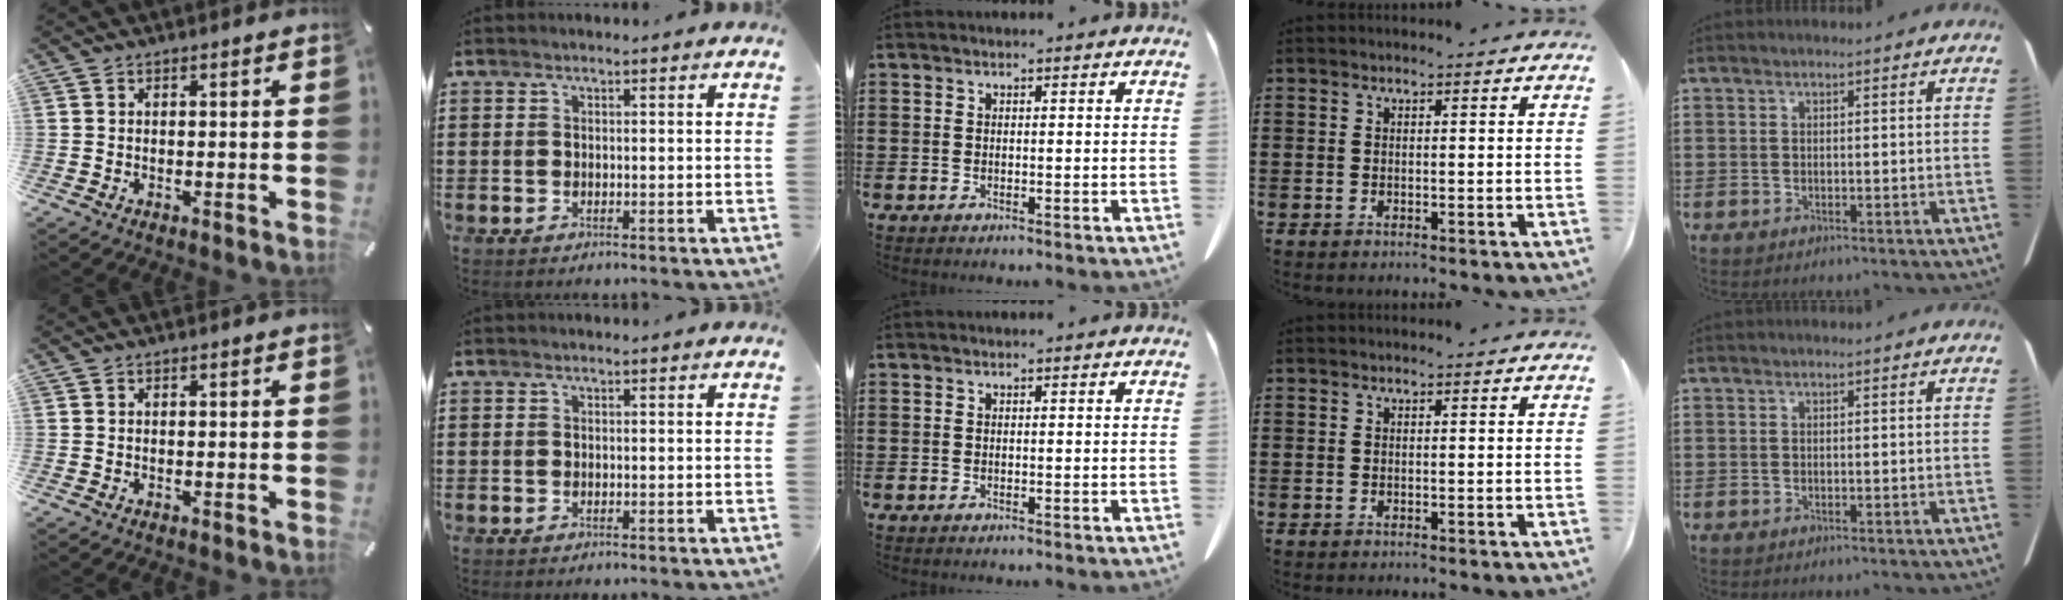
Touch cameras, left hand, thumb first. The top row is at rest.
{}